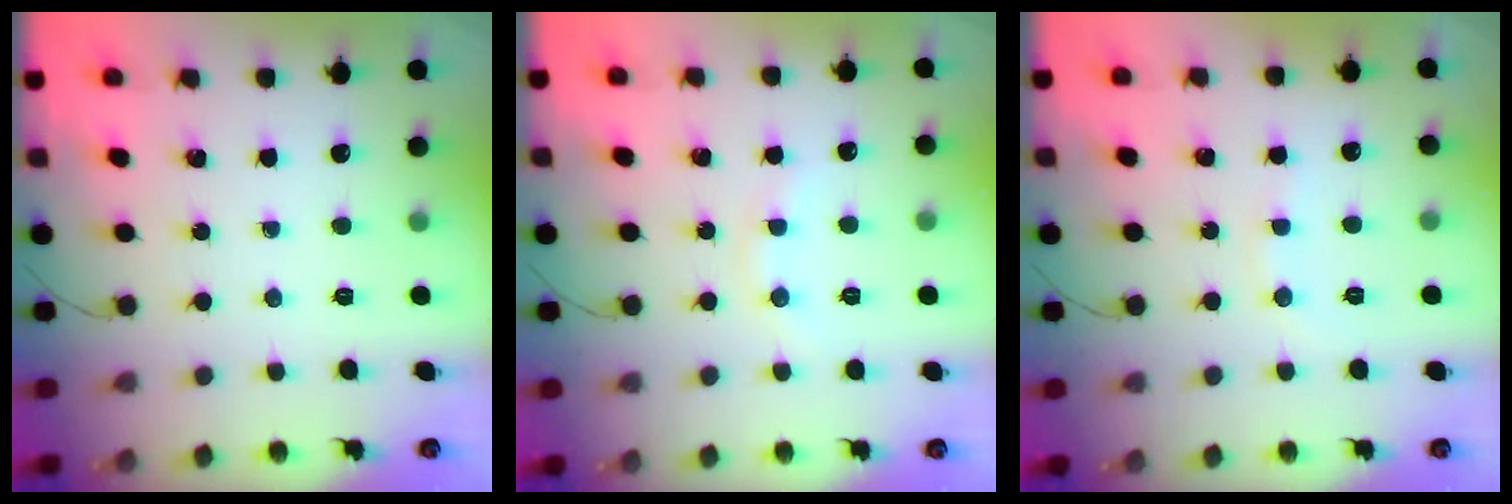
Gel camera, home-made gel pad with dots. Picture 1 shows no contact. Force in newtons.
{"total": 5.5, "press": 5.3, "slide": 1.6}
{"total": 5.3, "press": 5.2, "slide": 1.1}